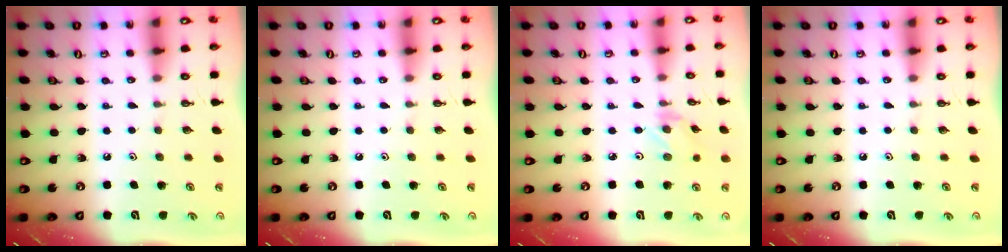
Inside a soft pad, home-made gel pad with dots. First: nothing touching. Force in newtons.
{"total": 0.0}
{"total": 0.8, "press": 0.6, "slide": 0.5}
{"total": 0.0}